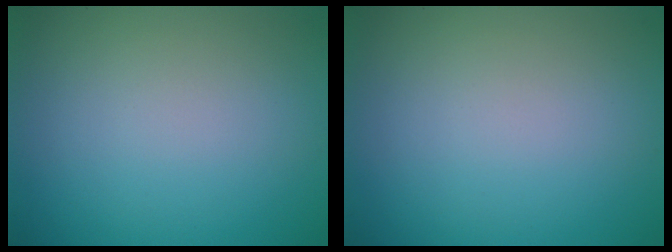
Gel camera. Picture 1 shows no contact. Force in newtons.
{"total": 0.0}